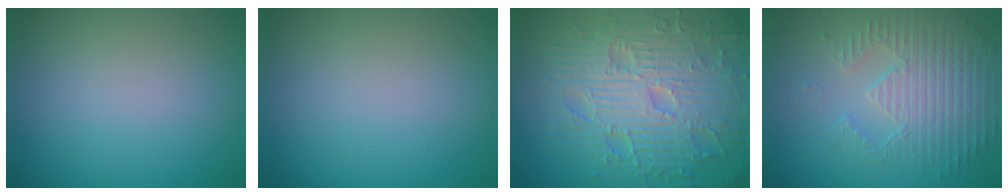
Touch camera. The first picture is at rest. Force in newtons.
{"total": 0.0}
{"total": 11.7, "press": 7.6, "slide": 8.8}
{"total": 3.8, "press": 3.6, "slide": 1.1}